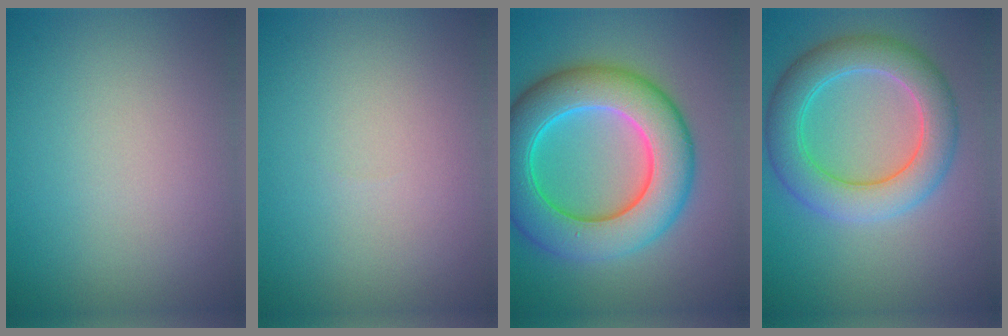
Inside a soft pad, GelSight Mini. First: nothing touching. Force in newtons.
{"total": 0.0}
{"total": 10.4, "press": 10.4, "slide": 0.2}
{"total": 6.2, "press": 6.2, "slide": 0.3}